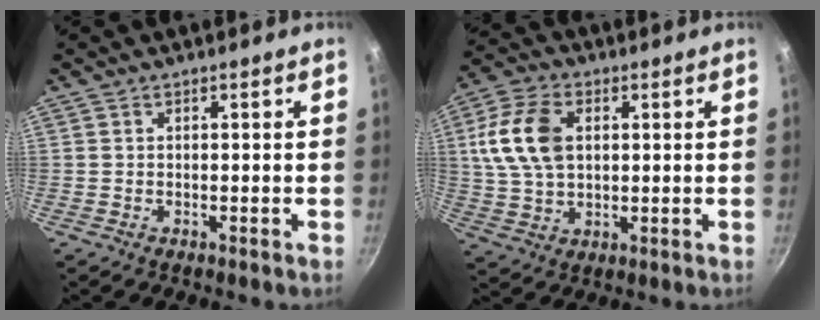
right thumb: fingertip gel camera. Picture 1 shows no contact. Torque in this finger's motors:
{"motor_torque": [0.75, 3.07, 0.18, -0.06, 0.15]}